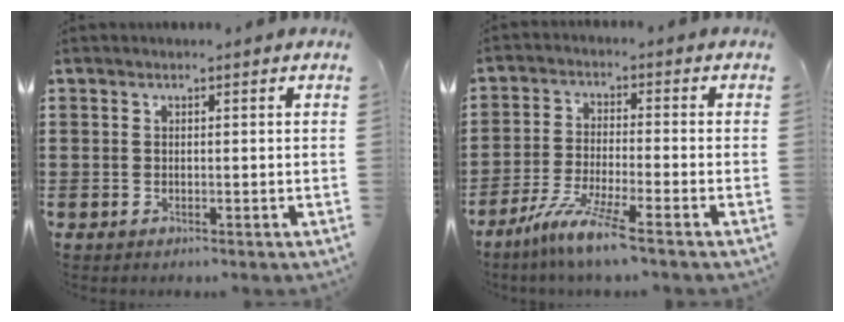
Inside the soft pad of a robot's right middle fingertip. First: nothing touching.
{"total": 7.0, "force": [-5.5, -0.1, 4.3], "torque": [-0.094, -0.015, -0.108]}